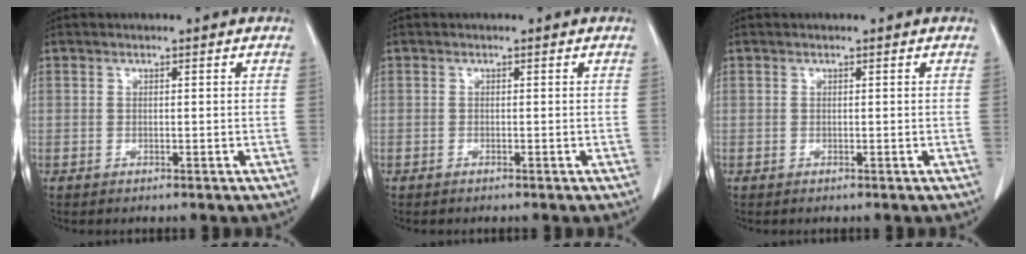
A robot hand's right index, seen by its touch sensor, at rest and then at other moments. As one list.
[{"total": 0.0}, {"total": 0.0}]